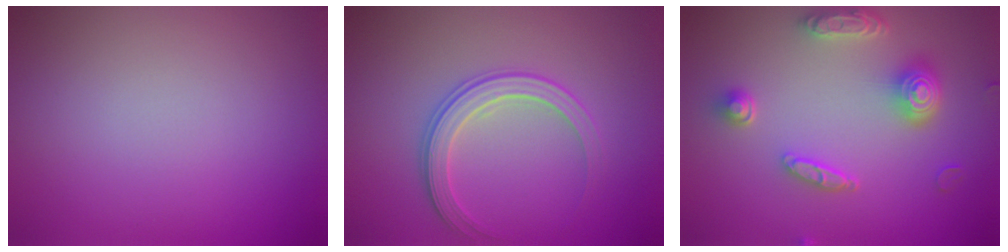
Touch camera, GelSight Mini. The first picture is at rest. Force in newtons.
{"total": 2.8, "press": 2.8, "slide": 0.3}
{"total": 4.8, "press": 4.0, "slide": 2.8}